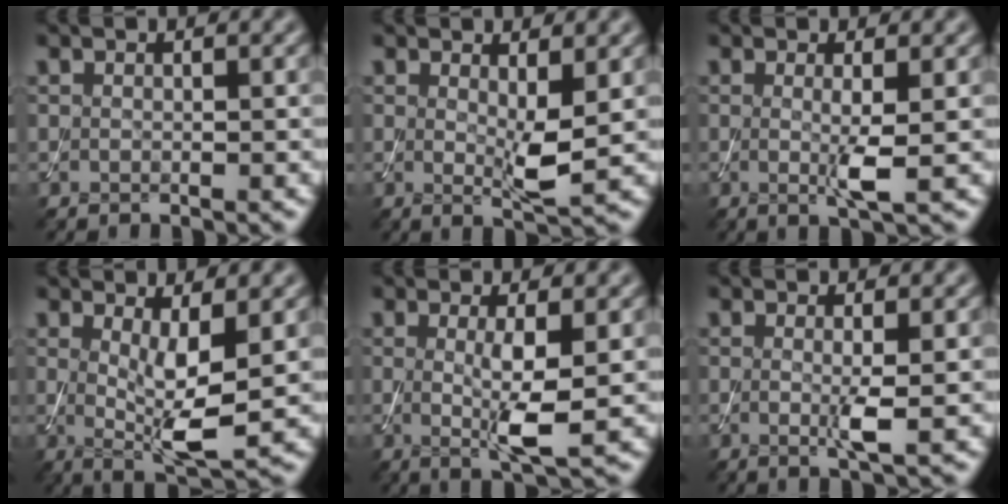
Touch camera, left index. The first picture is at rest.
{"total": 2.7, "force": [0.5, 0.5, 2.7], "torque": [-0.048, -0.011, 0.012]}
{"total": 2.3, "force": [-0.1, 0.2, 2.2], "torque": [-0.049, -0.009, -0.002]}
{"total": 4.7, "force": [0.3, 1.1, 4.6], "torque": [-0.078, -0.016, 0.011]}
{"total": 3.8, "force": [0.0, 0.5, 3.8], "torque": [-0.074, -0.012, 0.004]}
{"total": 1.8, "force": [-0.1, 0.1, 1.8], "torque": [-0.041, -0.006, -0.003]}